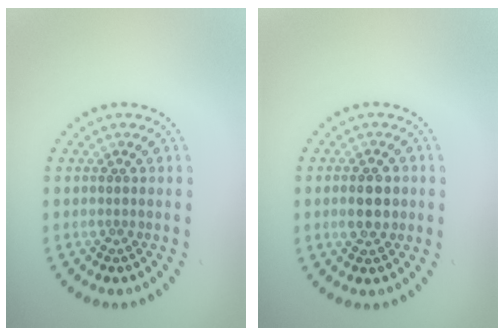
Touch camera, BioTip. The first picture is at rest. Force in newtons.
{"total": 2.9, "press": 2.9, "slide": 0.1}